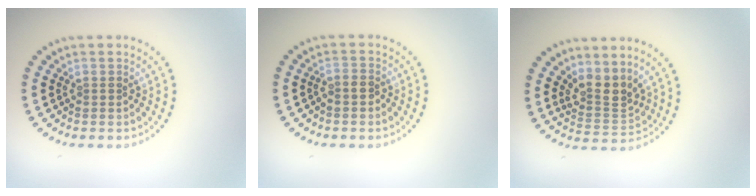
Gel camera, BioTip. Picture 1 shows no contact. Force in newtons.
{"total": 1.0, "press": 0.8, "slide": 0.7}
{"total": 3.0, "press": 2.3, "slide": 2.0}